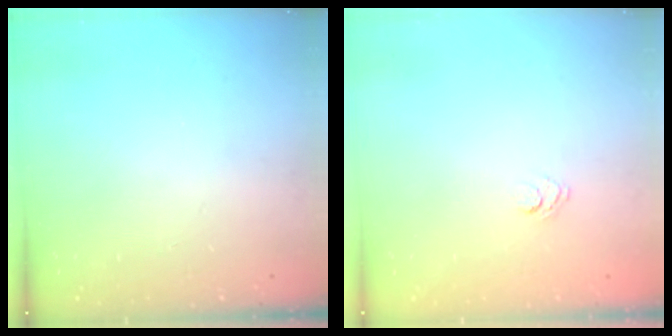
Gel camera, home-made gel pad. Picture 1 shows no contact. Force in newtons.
{"total": 2.6, "press": 2.3, "slide": 1.1}